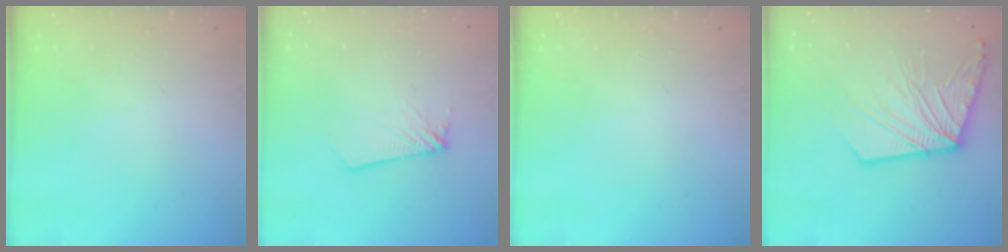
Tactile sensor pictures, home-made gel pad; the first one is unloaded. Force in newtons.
{"total": 1.9, "press": 1.9, "slide": 0.1}
{"total": 0.0}
{"total": 14.4, "press": 14.4, "slide": 1.5}